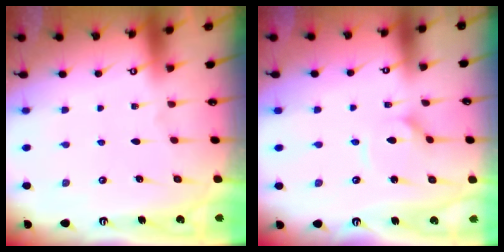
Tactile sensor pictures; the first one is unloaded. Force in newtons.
{"total": 2.8, "press": 2.8, "slide": 0.3}